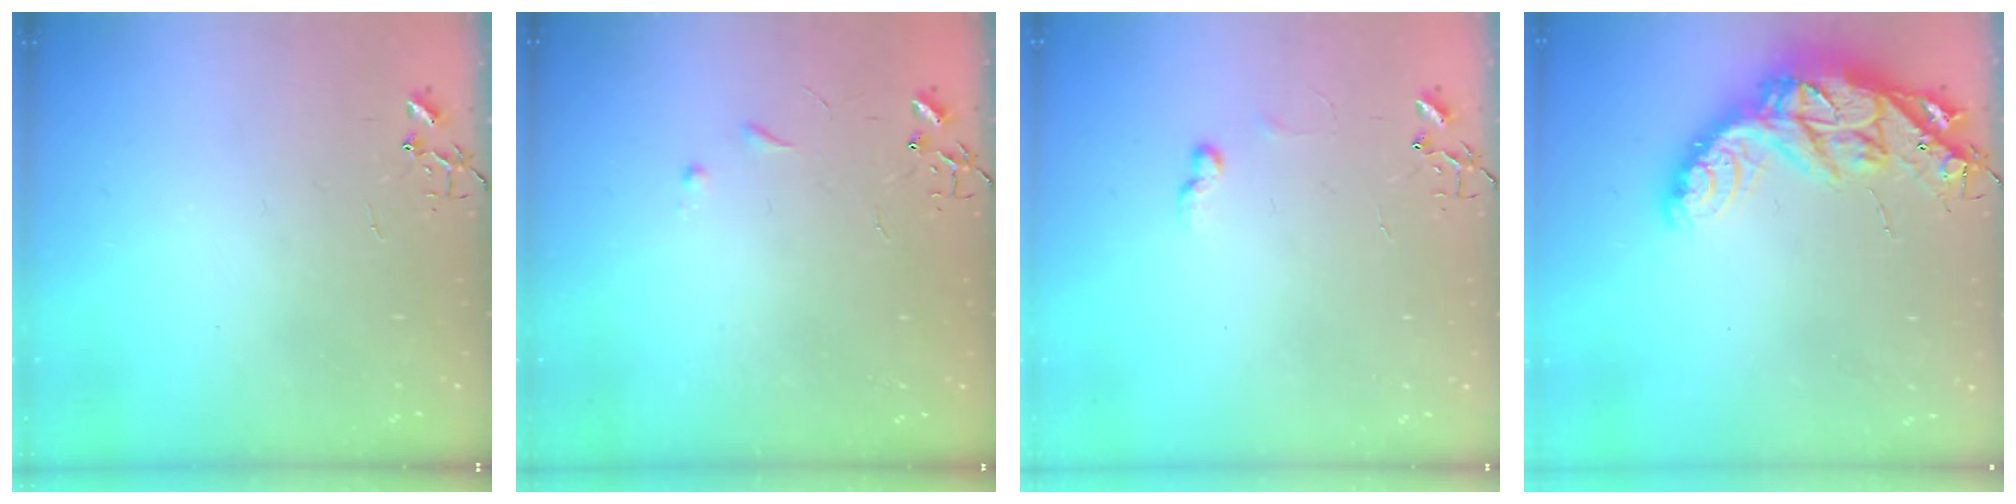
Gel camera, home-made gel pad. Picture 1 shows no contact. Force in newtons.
{"total": 5.3, "press": 5.2, "slide": 0.7}
{"total": 5.9, "press": 5.9, "slide": 0.8}
{"total": 19.5, "press": 19.4, "slide": 1.3}